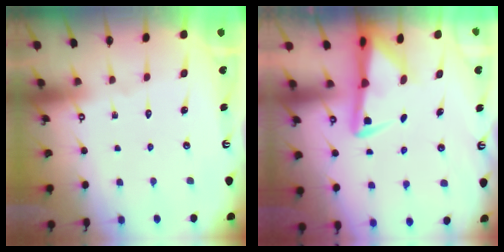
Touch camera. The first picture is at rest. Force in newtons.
{"total": 3.3, "press": 3.2, "slide": 0.6}